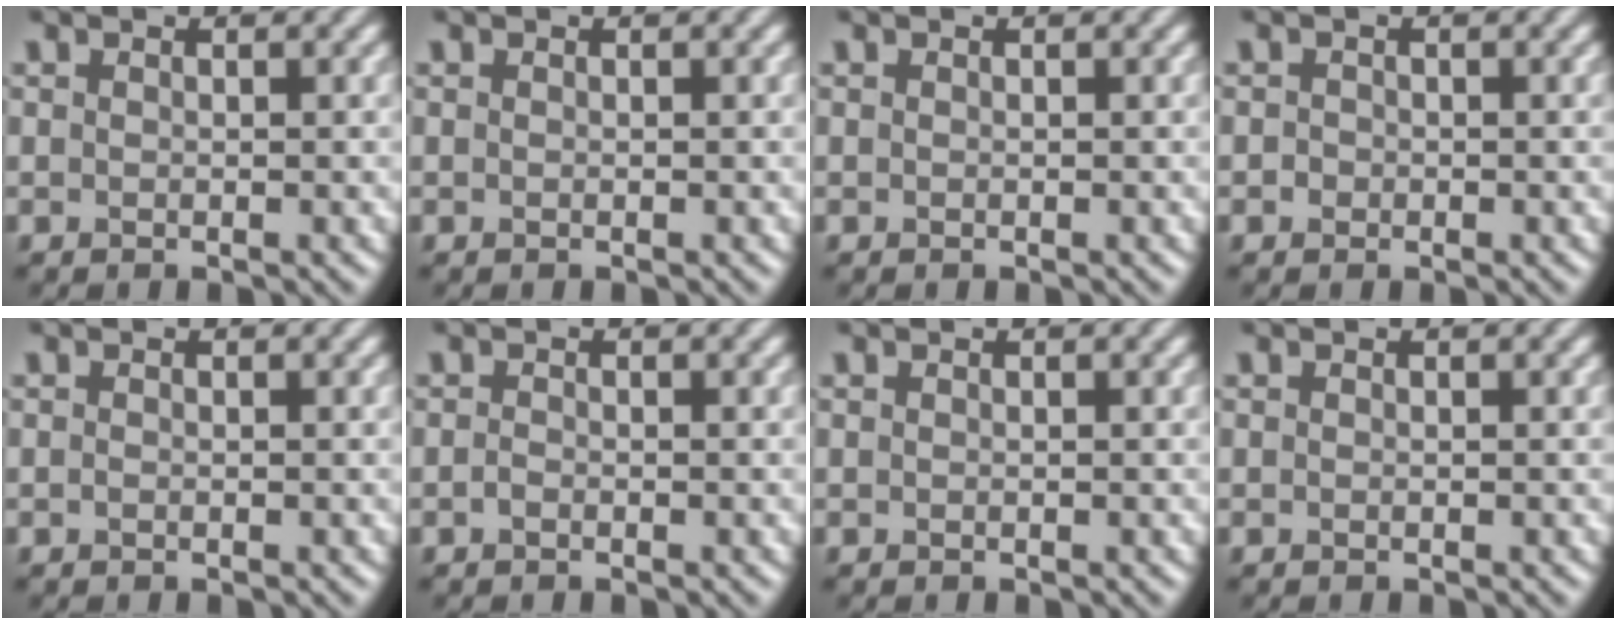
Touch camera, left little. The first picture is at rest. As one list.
[{"total": 0.0}, {"total": 0.0}, {"total": 0.7, "force": [-0.3, 0.6, 0.2], "torque": [0.000, -0.002, -0.007]}, {"total": 0.0}, {"total": 0.5, "force": [-0.3, 0.2, 0.3], "torque": [-0.008, -0.001, -0.007]}, {"total": 0.0}, {"total": 0.0}]